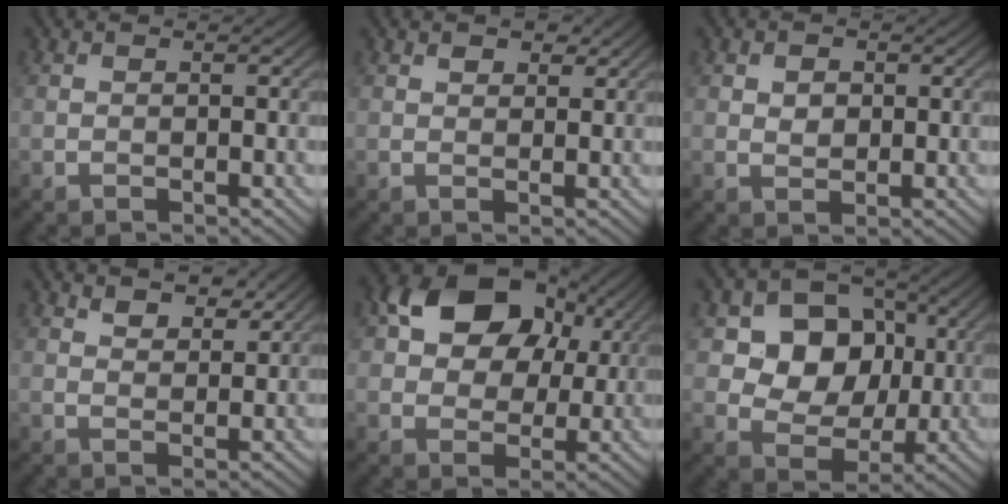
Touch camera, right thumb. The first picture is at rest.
{"total": 1.8, "force": [1.2, 1.0, 0.8], "torque": [-0.012, -0.001, 0.022]}
{"total": 1.9, "force": [0.5, 1.5, 1.1], "torque": [-0.022, -0.003, 0.007]}
{"total": 3.4, "force": [2.6, 1.5, 1.6], "torque": [-0.026, -0.007, 0.054]}
{"total": 12.9, "force": [4.9, 9.2, 7.6], "torque": [-0.147, 0.031, 0.079]}
{"total": 10.0, "force": [2.0, 8.1, 5.4], "torque": [-0.108, 0.000, 0.022]}